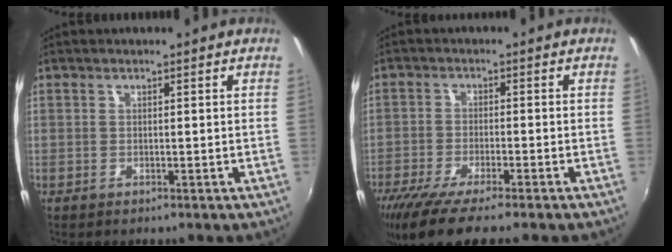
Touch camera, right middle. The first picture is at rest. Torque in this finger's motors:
{"motor_torque": [1.18, -0.96, 0.34, 0.11]}